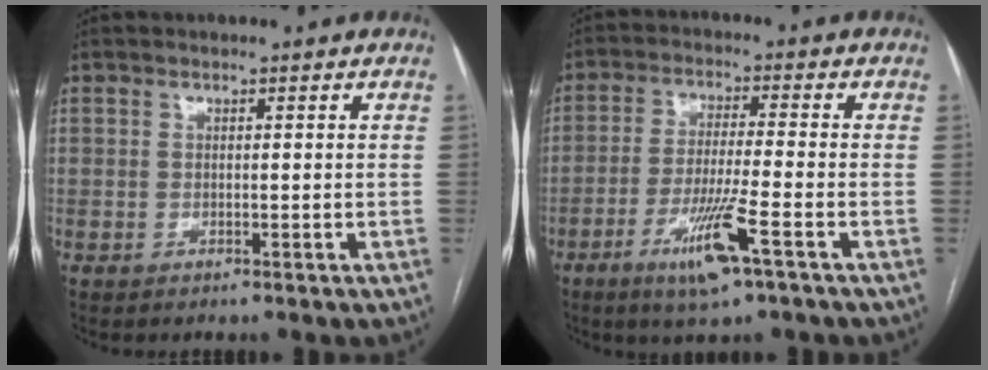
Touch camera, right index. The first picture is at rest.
{"total": 8.9, "force": [-4.5, 0.0, 7.7], "torque": [-0.148, -0.016, -0.081]}